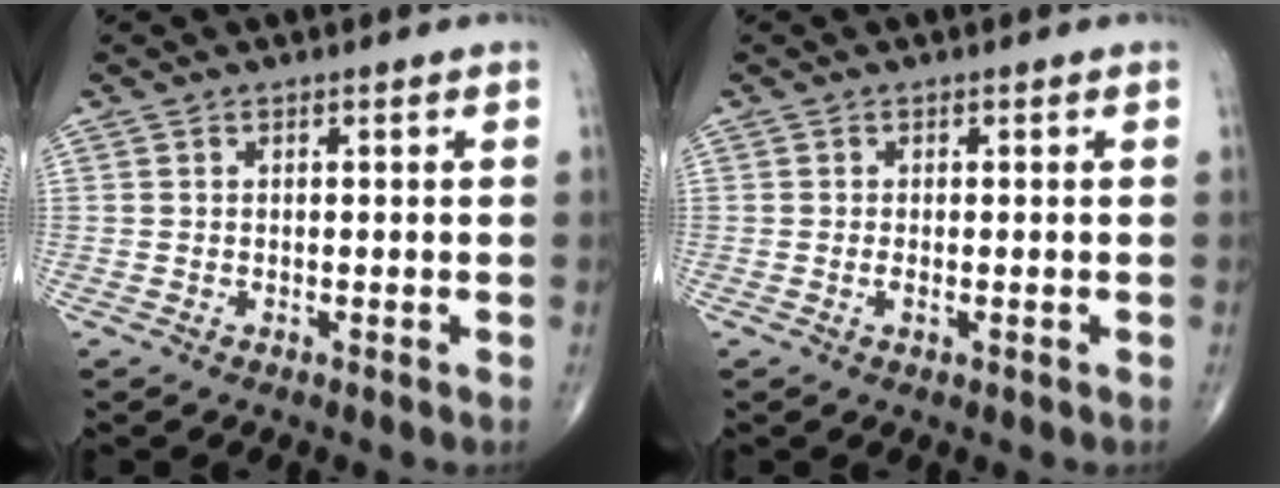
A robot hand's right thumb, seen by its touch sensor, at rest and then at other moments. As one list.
[{"total": 1.0, "force": [-0.2, 0.4, 0.9], "torque": [-0.019, -0.003, -0.005]}]